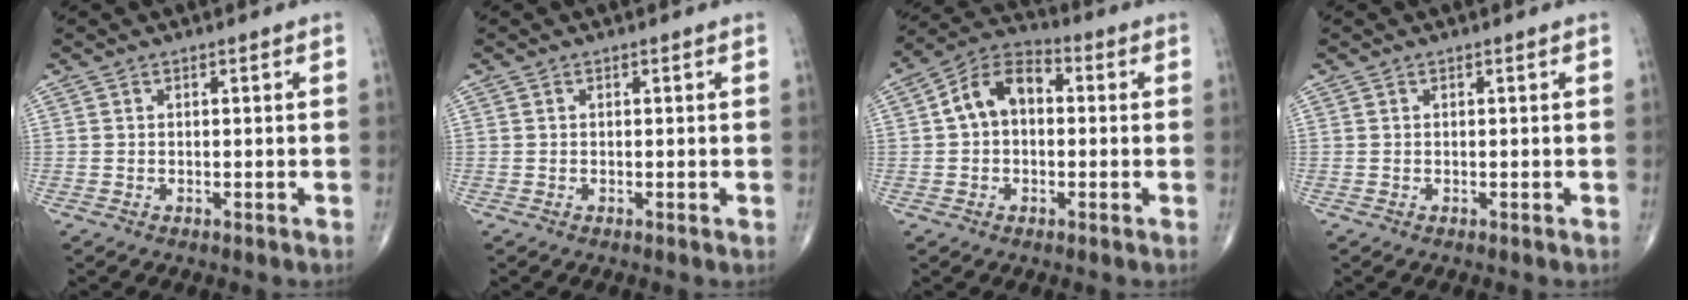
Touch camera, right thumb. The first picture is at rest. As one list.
[{"total": 0.0}, {"total": 9.9, "force": [0.9, 6.7, 7.2], "torque": [-0.112, 0.034, 0.002]}, {"total": 0.0}]